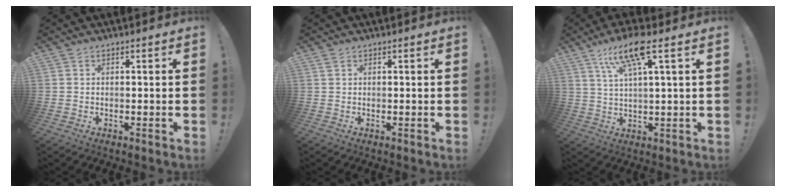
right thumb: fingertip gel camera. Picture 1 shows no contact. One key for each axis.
{"total": 0.9, "fx": 0.5, "fy": 0.6, "fz": 0.4, "tx": -0.012, "ty": 0.001, "tz": 0.011}
{"total": 11.6, "fx": 6.0, "fy": 2.1, "fz": 9.7, "tx": -0.173, "ty": -0.017, "tz": 0.099}